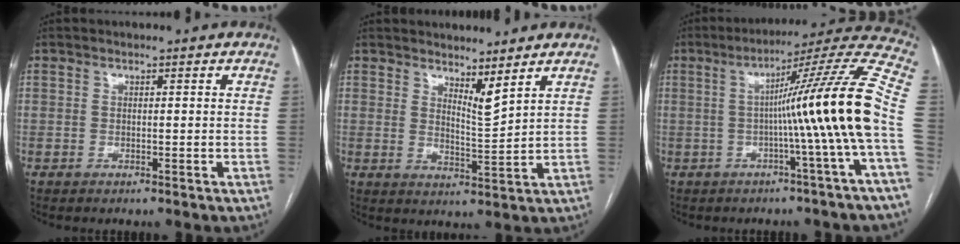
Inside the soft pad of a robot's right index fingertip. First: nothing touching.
{"total": 3.7, "force": [3.0, 0.0, 2.1], "torque": [-0.040, -0.022, 0.060]}
{"total": 16.8, "force": [-1.9, -2.9, 16.5], "torque": [-0.220, 0.015, -0.038]}